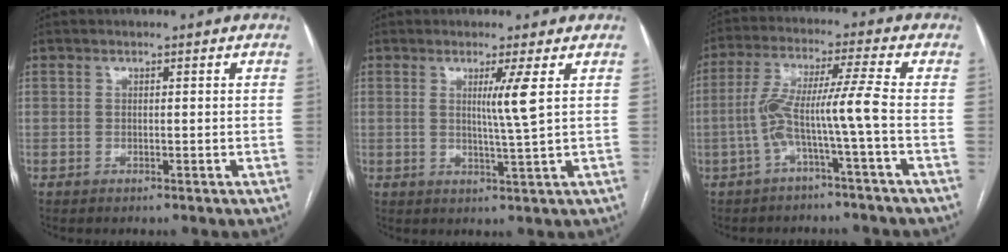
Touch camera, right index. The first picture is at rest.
{"total": 4.2, "force": [1.3, -1.3, 3.7], "torque": [-0.068, -0.014, 0.024]}
{"total": 7.8, "force": [-2.5, -1.4, 7.2], "torque": [-0.152, 0.030, -0.047]}